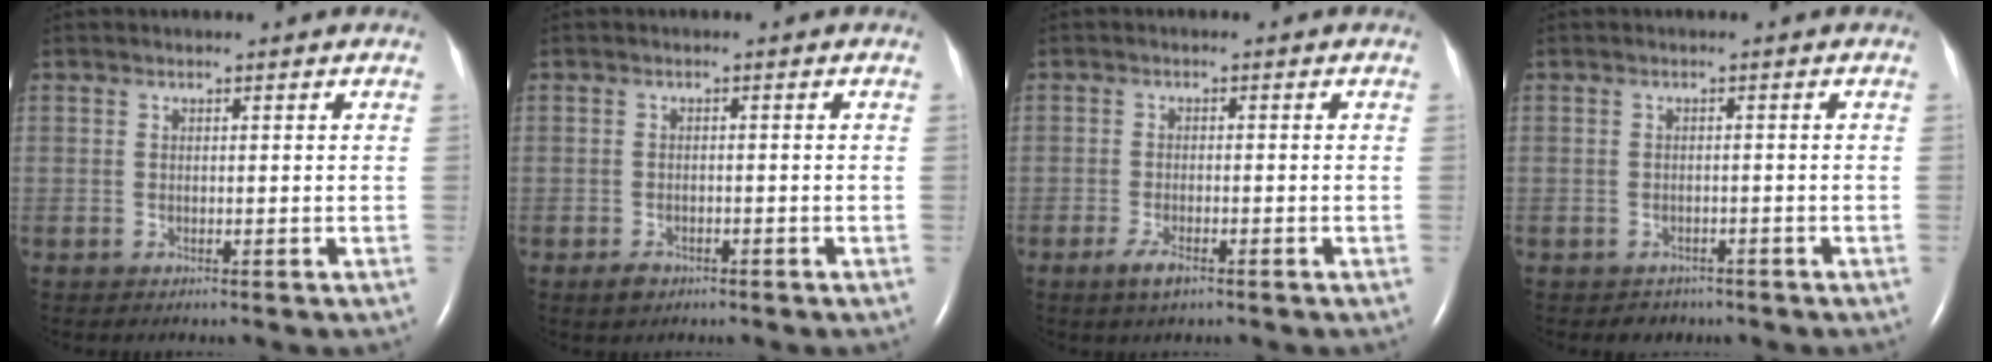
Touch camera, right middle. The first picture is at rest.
{"total": 2.0, "force": [-1.3, 1.2, 0.8], "torque": [-0.020, 0.001, -0.017]}
{"total": 2.7, "force": [-1.7, 0.7, 2.0], "torque": [-0.048, -0.004, -0.032]}
{"total": 1.9, "force": [-1.3, 1.3, -0.2], "torque": [-0.006, 0.005, -0.018]}